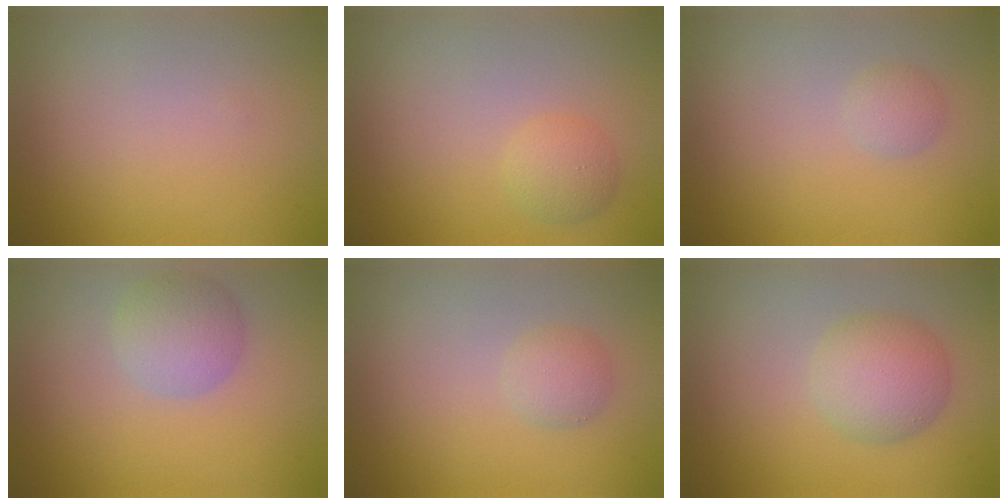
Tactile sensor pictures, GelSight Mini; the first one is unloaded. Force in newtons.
{"total": 1.9, "press": 1.9, "slide": 0.1}
{"total": 1.3, "press": 1.3, "slide": 0.1}
{"total": 3.4, "press": 3.4, "slide": 0.3}
{"total": 1.7, "press": 1.7, "slide": 0.1}
{"total": 4.0, "press": 4.0, "slide": 0.1}